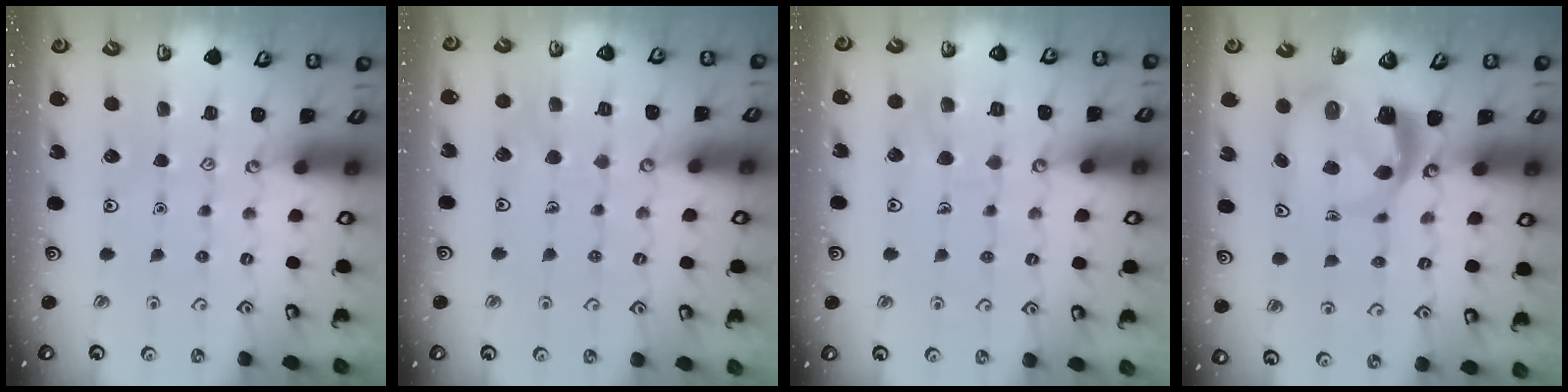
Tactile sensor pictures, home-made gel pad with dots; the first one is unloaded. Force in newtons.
{"total": 5.7, "press": 5.7, "slide": 0.3}
{"total": 7.8, "press": 7.8, "slide": 0.7}
{"total": 5.8, "press": 5.8, "slide": 0.6}